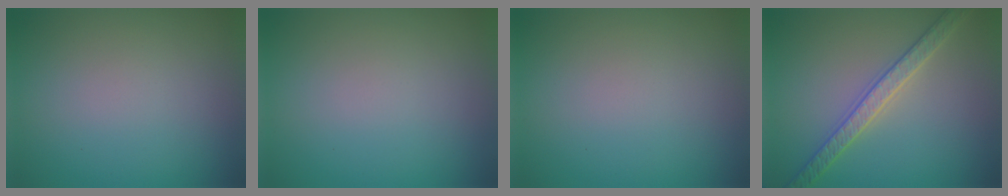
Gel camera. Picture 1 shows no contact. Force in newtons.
{"total": 0.0}
{"total": 0.0}
{"total": 3.4, "press": 3.4, "slide": 0.6}